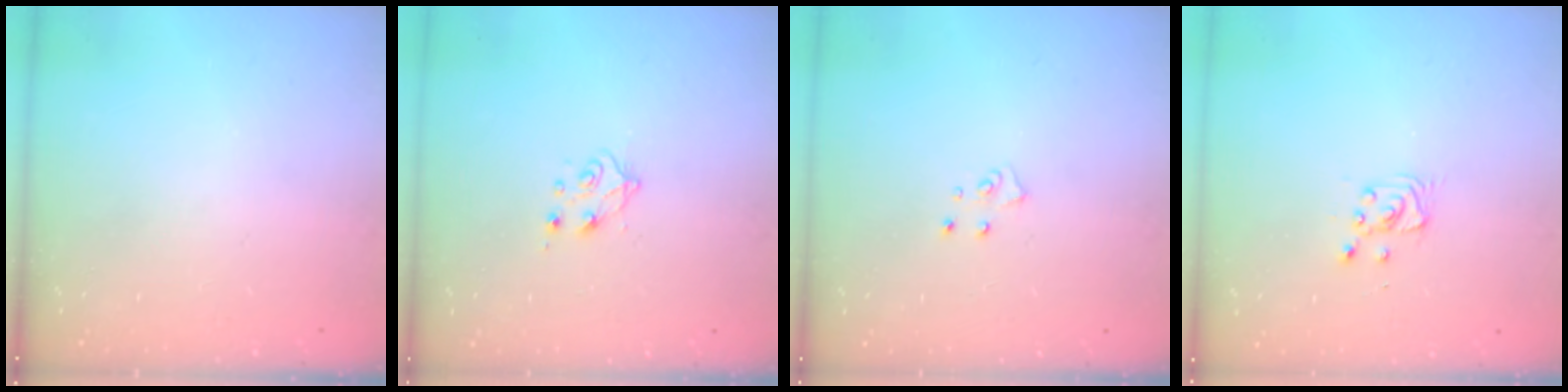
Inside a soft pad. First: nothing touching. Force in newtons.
{"total": 5.5, "press": 5.4, "slide": 0.6}
{"total": 5.1, "press": 5.1, "slide": 0.4}
{"total": 2.9, "press": 2.9, "slide": 0.4}